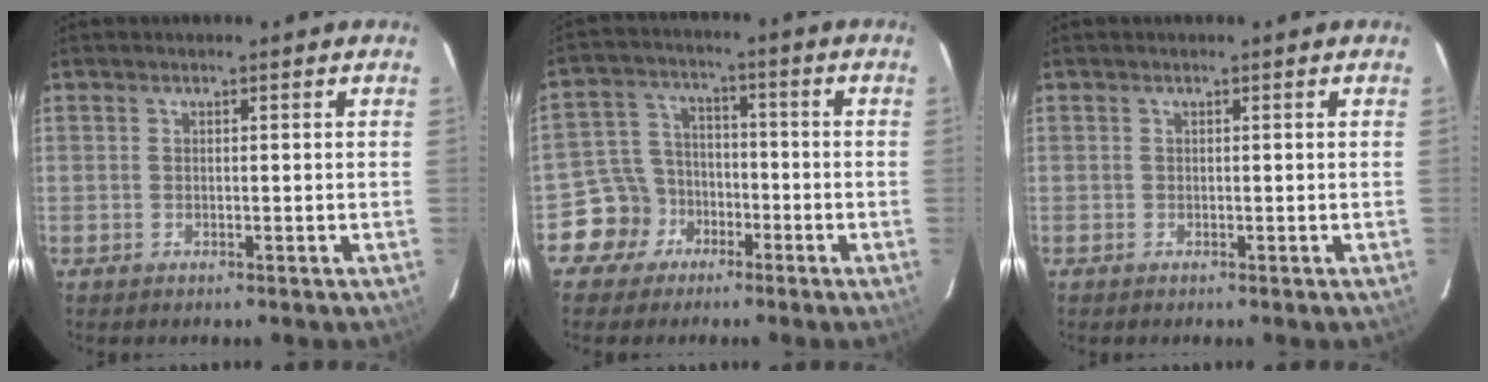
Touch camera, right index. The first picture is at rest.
{"total": 7.8, "force": [-4.4, 6.4, 0.7], "torque": [-0.035, 0.031, -0.076]}
{"total": 0.0}